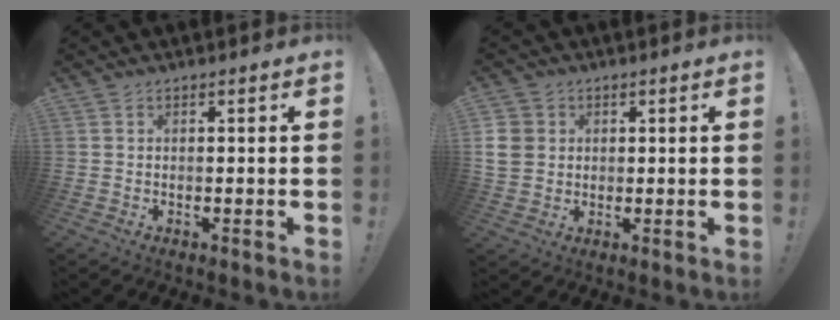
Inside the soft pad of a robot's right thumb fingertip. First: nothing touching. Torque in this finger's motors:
{"motor_torque": [0.00, 0.15, 0.07, 0.20, 0.10]}